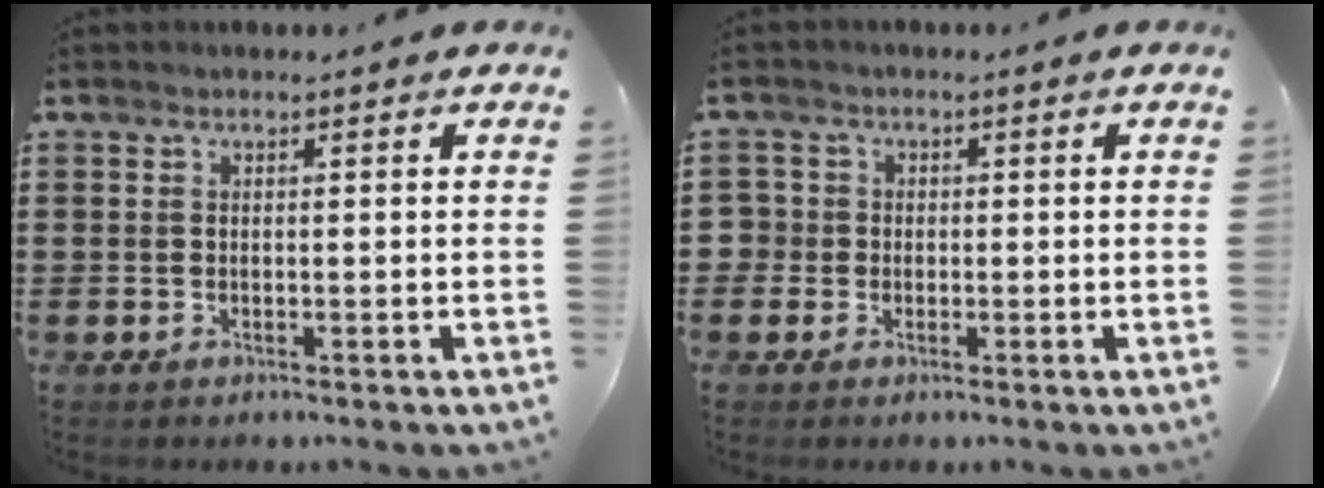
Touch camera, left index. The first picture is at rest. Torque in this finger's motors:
{"motor_torque": [-0.17, -0.22, -0.09, -0.04]}